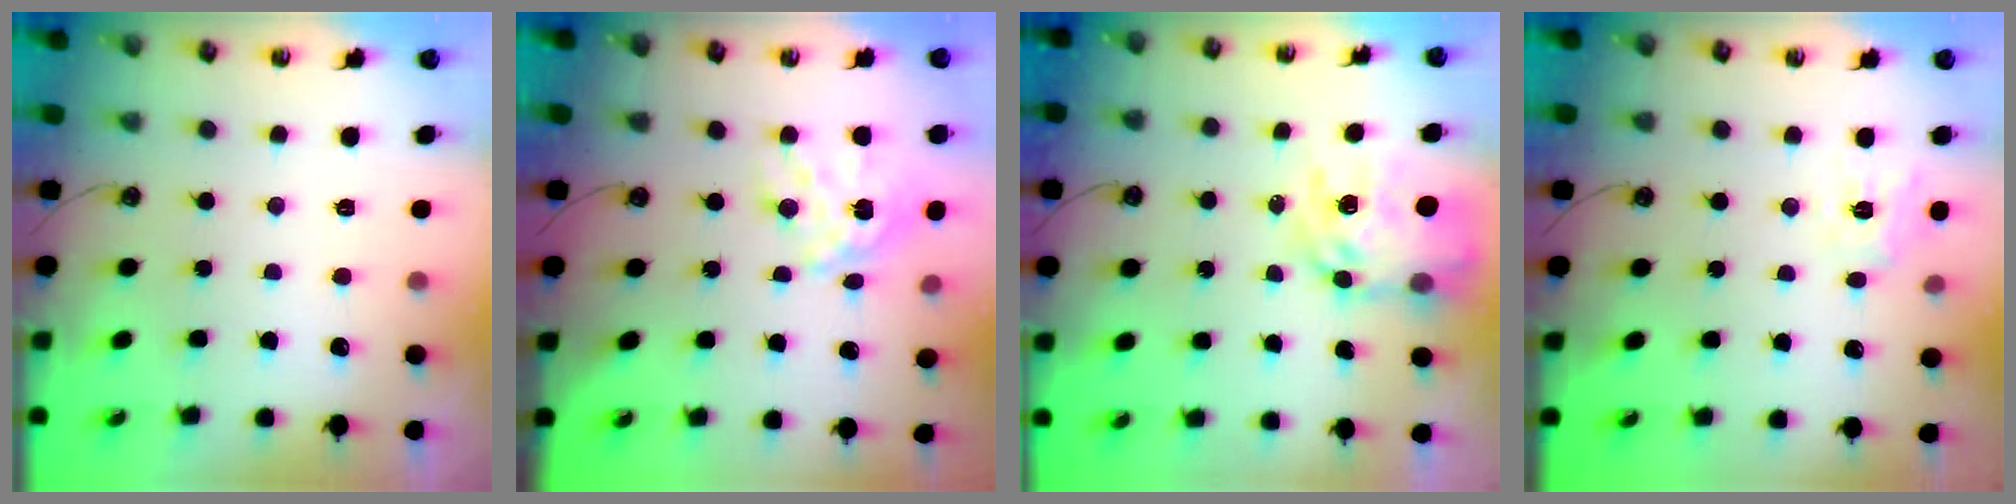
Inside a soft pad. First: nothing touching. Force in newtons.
{"total": 14.6, "press": 14.6, "slide": 1.4}
{"total": 13.9, "press": 13.9, "slide": 1.3}
{"total": 9.8, "press": 9.8, "slide": 0.5}